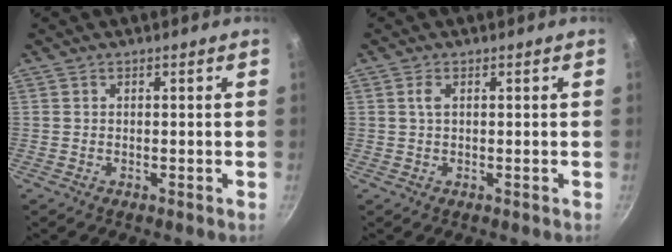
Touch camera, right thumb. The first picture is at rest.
{"total": 1.3, "force": [0.2, 0.5, 1.1], "torque": [-0.027, 0.001, 0.005]}